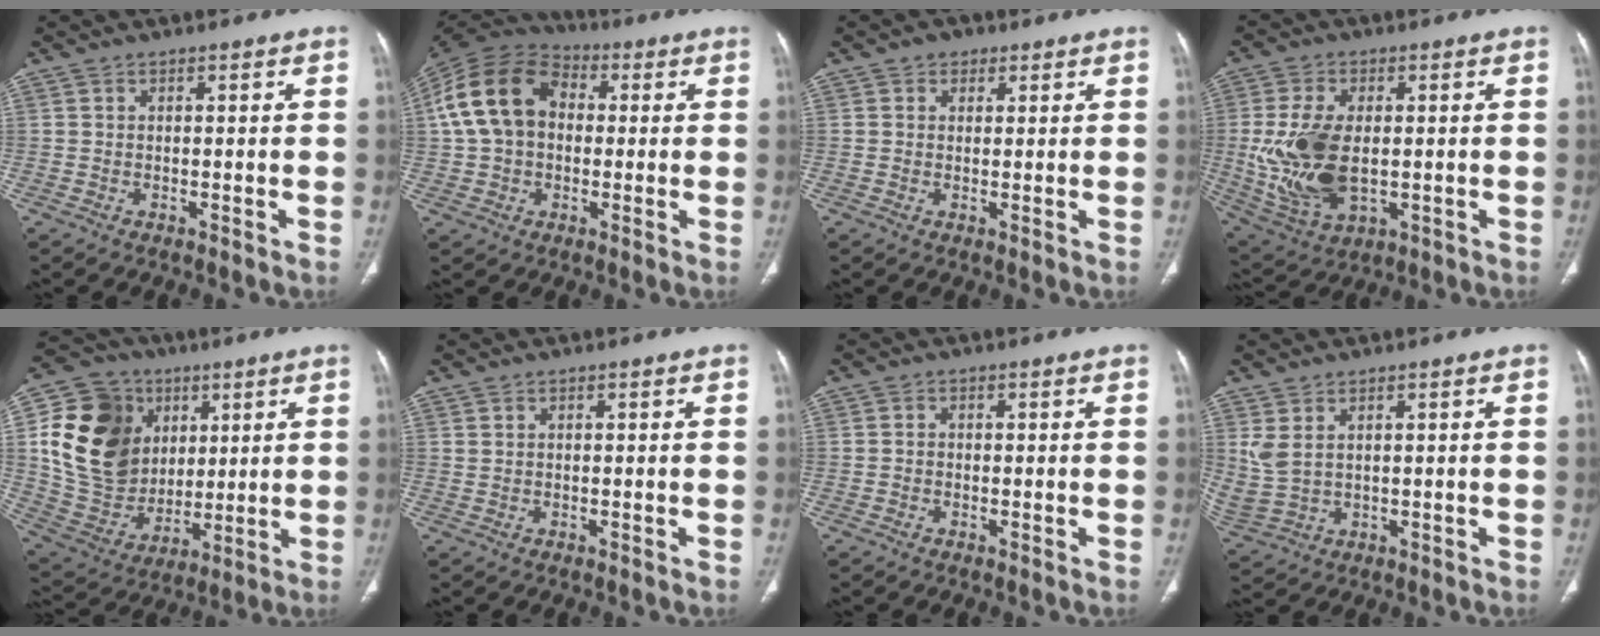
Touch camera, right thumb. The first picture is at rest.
{"total": 15.9, "force": [1.8, 11.8, 10.6], "torque": [-0.191, 0.035, 0.023]}
{"total": 2.5, "force": [1.2, 2.0, 0.8], "torque": [0.006, -0.002, 0.013]}
{"total": 15.4, "force": [-0.4, 8.8, 12.6], "torque": [-0.257, -0.010, 0.010]}
{"total": 22.5, "force": [5.8, 17.7, 12.5], "torque": [-0.221, 0.002, 0.124]}
{"total": 0.0}
{"total": 0.7, "force": [-0.2, 0.7, 0.2], "torque": [-0.001, 0.003, -0.004]}
{"total": 5.3, "force": [1.9, 3.0, 4.0], "torque": [-0.098, -0.004, 0.056]}